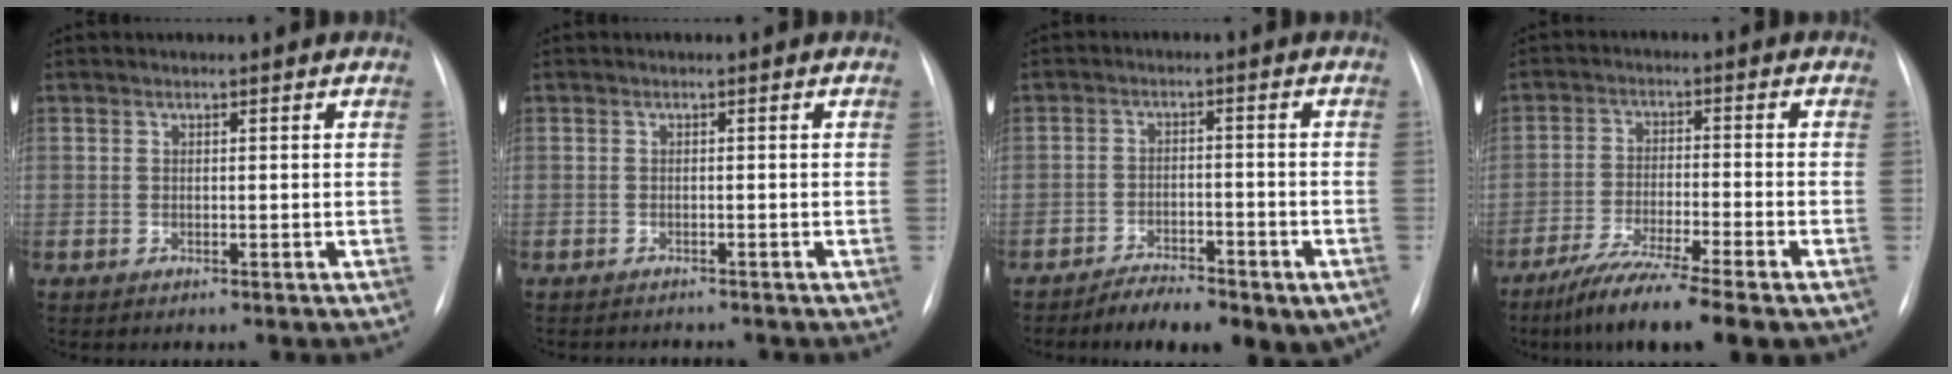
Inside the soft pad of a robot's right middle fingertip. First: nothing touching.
{"total": 2.5, "force": [-2.4, 0.3, 0.4], "torque": [0.000, -0.009, -0.028]}
{"total": 9.8, "force": [-7.1, 3.6, 5.9], "torque": [-0.076, 0.007, -0.105]}
{"total": 11.1, "force": [-8.3, 0.2, 7.4], "torque": [-0.124, -0.033, -0.135]}